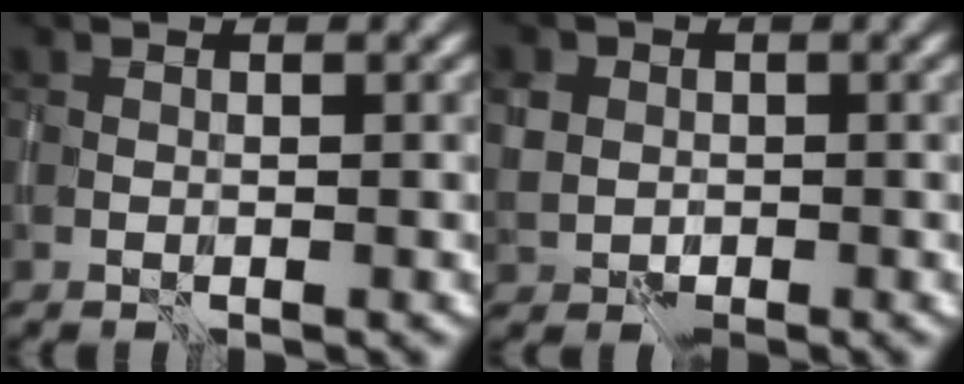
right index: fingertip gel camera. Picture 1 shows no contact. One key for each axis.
{"total": 2.7, "fx": 0.6, "fy": 2.6, "fz": 0.8, "tx": -0.034, "ty": 0.010, "tz": 0.010}